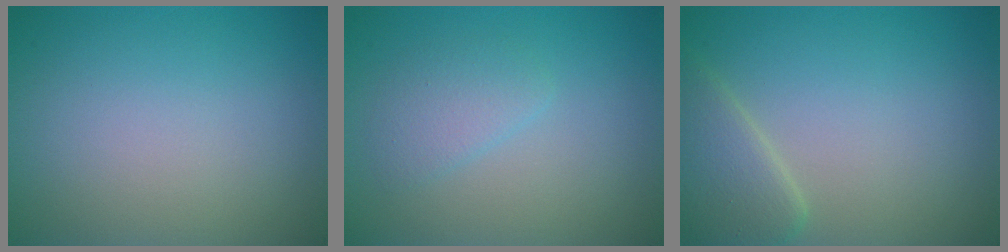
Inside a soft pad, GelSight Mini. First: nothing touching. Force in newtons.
{"total": 1.8, "press": 1.8, "slide": 0.1}
{"total": 3.5, "press": 3.5, "slide": 0.3}